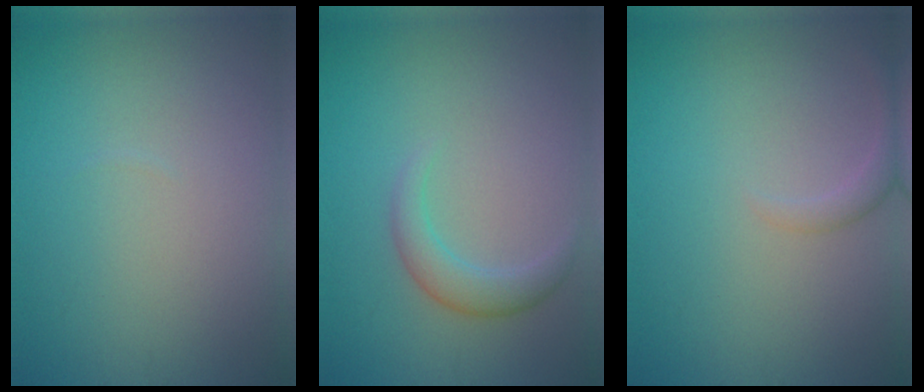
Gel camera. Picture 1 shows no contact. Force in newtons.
{"total": 2.4, "press": 2.4, "slide": 0.2}
{"total": 1.5, "press": 1.5, "slide": 0.2}